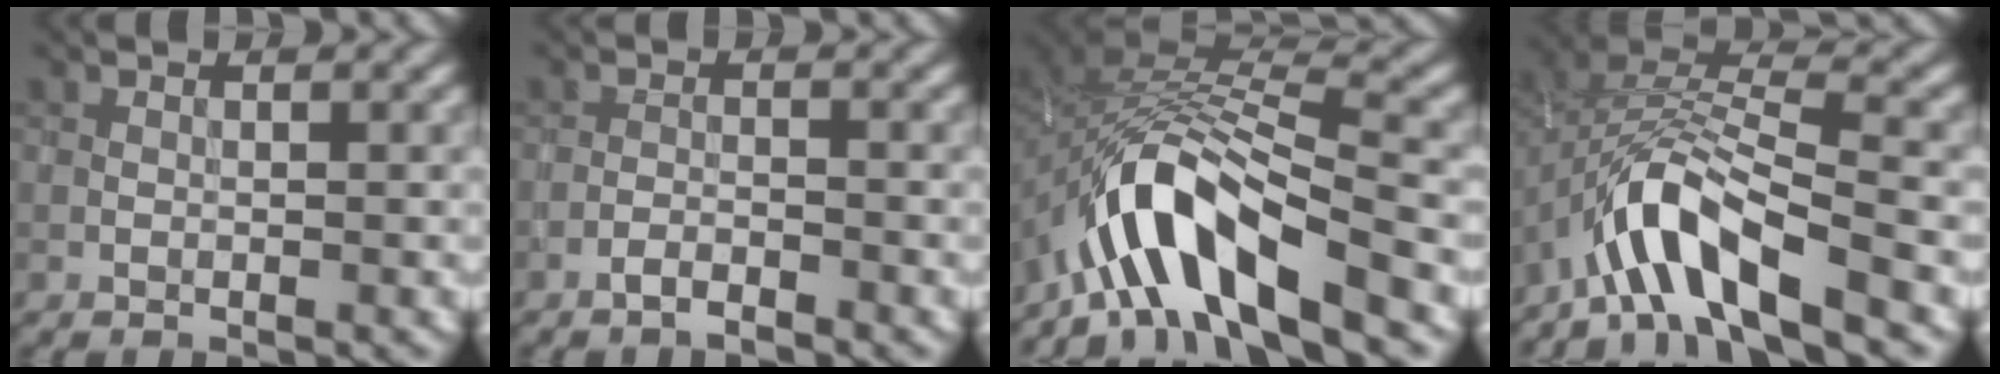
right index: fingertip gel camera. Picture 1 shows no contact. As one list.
[{"total": 1.4, "force": [-1.2, 0.1, 0.7], "torque": [-0.012, 0.005, -0.026]}, {"total": 10.2, "force": [-6.4, 3.4, 7.2], "torque": [-0.115, 0.009, -0.123]}, {"total": 8.0, "force": [-5.1, 2.5, 5.7], "torque": [-0.097, 0.006, -0.101]}]